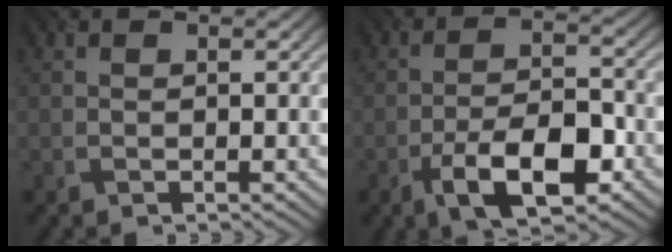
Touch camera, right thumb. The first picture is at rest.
{"total": 9.4, "force": [-4.7, 3.6, 7.3], "torque": [-0.126, 0.004, -0.083]}